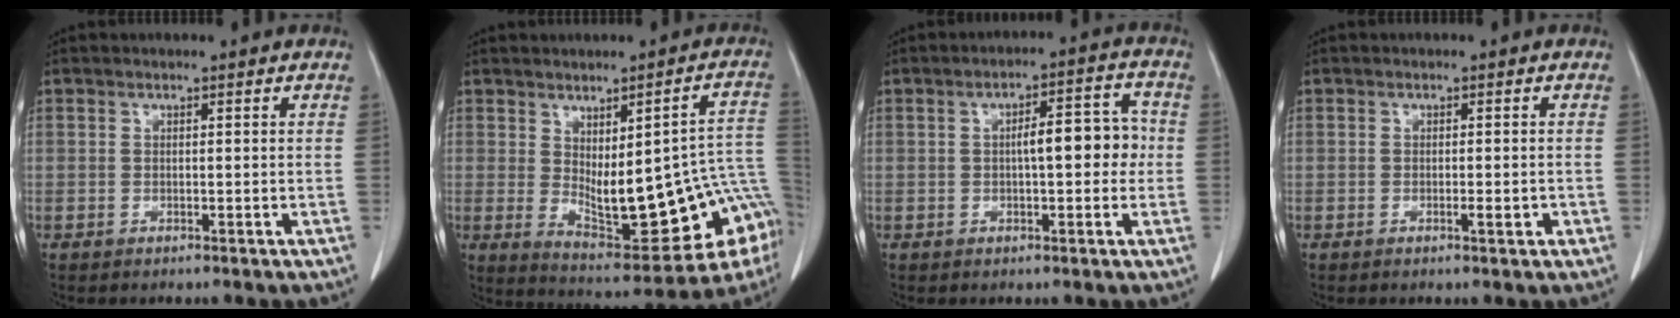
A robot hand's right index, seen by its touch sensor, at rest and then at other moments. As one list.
[{"total": 20.2, "force": [-3.3, 6.2, 18.9], "torque": [-0.182, 0.018, -0.016]}, {"total": 7.0, "force": [0.0, 2.2, 6.7], "torque": [-0.095, 0.029, 0.001]}, {"total": 1.5, "force": [-0.5, 0.2, 1.5], "torque": [-0.022, 0.000, -0.004]}]